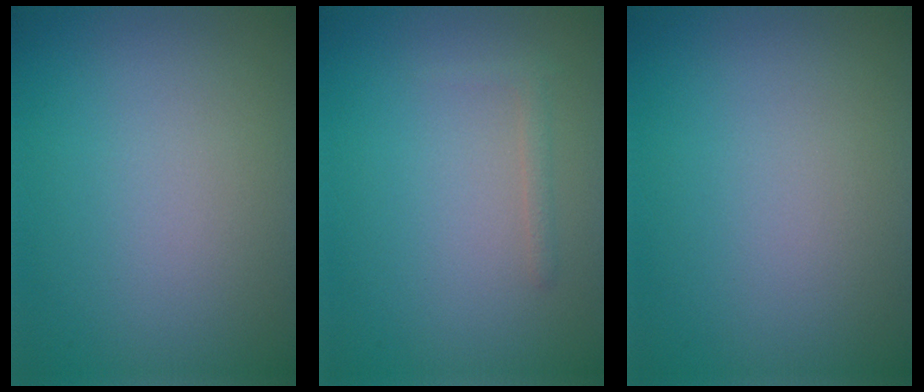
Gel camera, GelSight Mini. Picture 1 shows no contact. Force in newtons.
{"total": 0.8, "press": 0.8, "slide": 0.0}
{"total": 0.0}